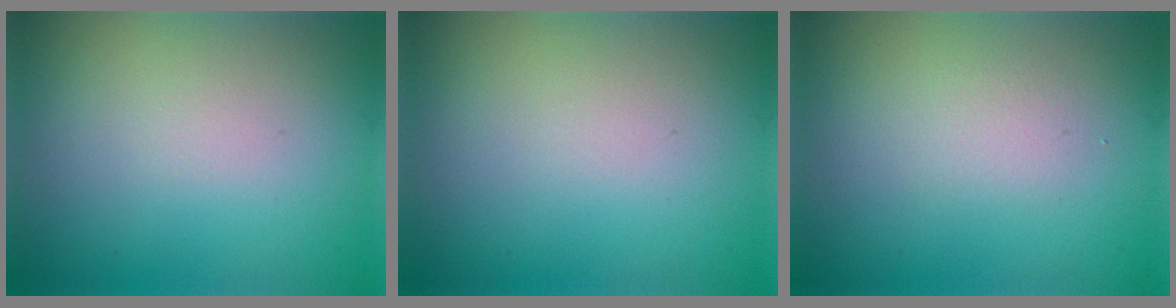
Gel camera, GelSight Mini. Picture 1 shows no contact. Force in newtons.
{"total": 0.0}
{"total": 1.3, "press": 1.3, "slide": 0.1}